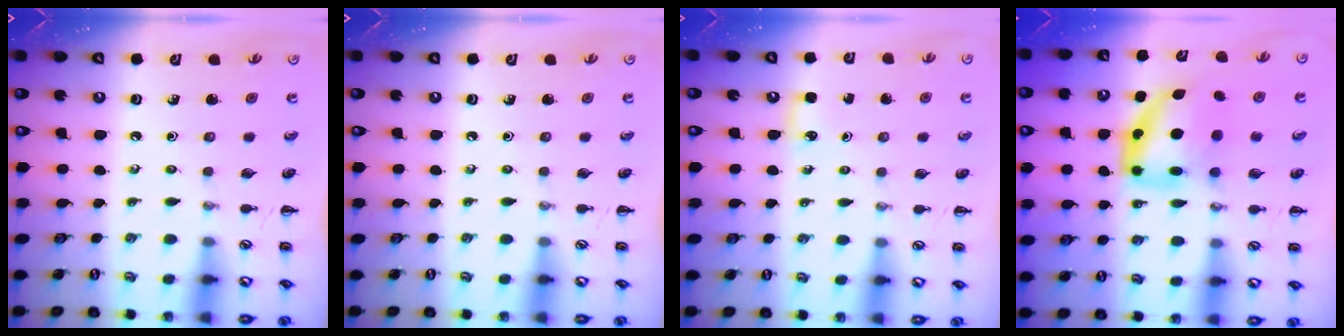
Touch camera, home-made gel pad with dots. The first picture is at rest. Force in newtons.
{"total": 0.0}
{"total": 3.3, "press": 3.1, "slide": 1.1}
{"total": 10.6, "press": 10.3, "slide": 2.8}